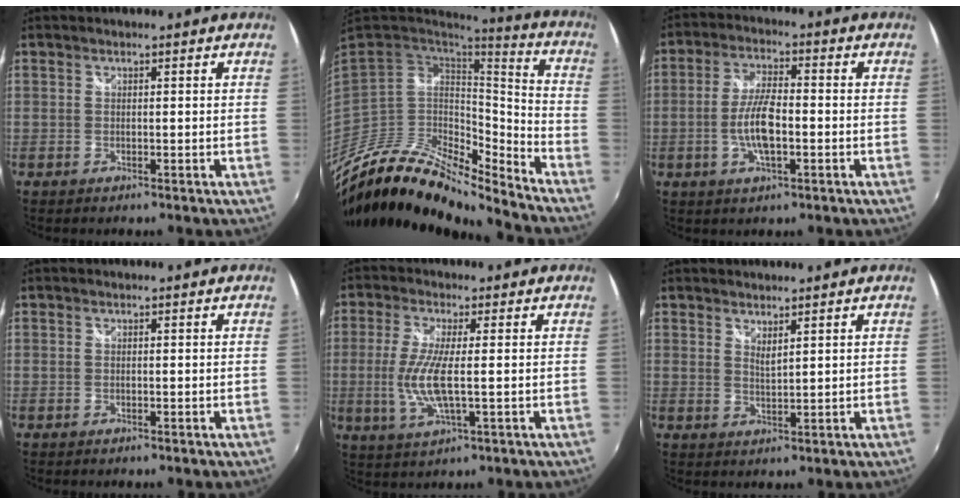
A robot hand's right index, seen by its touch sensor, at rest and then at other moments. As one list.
[{"total": 19.2, "force": [-16.2, 4.7, 9.2], "torque": [-0.169, -0.021, -0.301]}, {"total": 7.8, "force": [-1.9, 2.3, 7.2], "torque": [-0.146, 0.003, -0.038]}, {"total": 0.0}, {"total": 8.2, "force": [-0.7, 1.4, 8.0], "torque": [-0.169, -0.009, -0.011]}, {"total": 2.2, "force": [1.8, 0.3, 1.2], "torque": [-0.022, -0.003, 0.029]}]